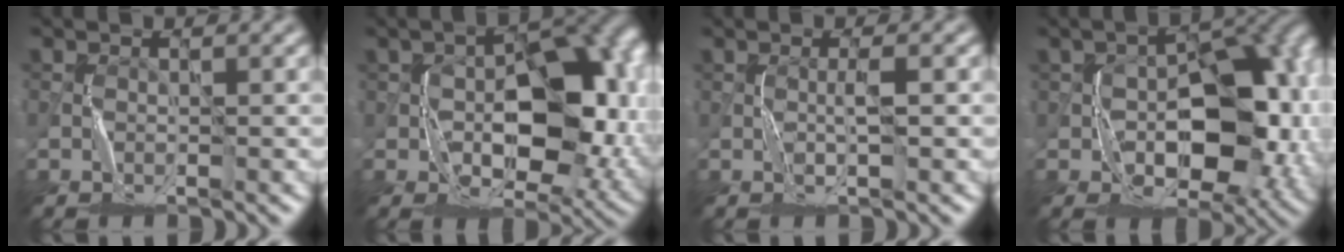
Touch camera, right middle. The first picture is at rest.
{"total": 11.5, "force": [-1.3, 6.7, 9.3], "torque": [-0.116, 0.007, -0.020]}
{"total": 1.2, "force": [0.1, 0.0, 1.2], "torque": [-0.020, 0.001, -0.001]}
{"total": 11.8, "force": [-2.0, 7.1, 9.2], "torque": [-0.099, 0.007, -0.030]}